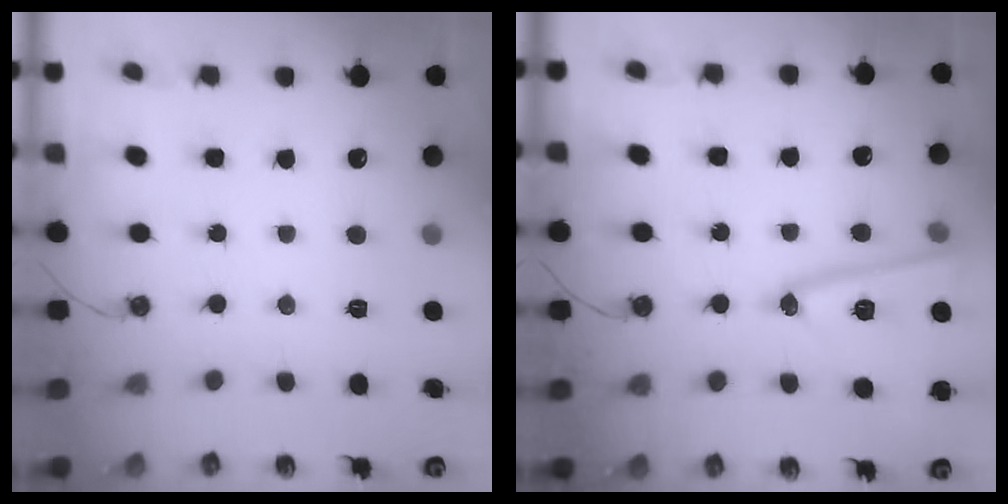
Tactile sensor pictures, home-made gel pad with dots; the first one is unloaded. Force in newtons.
{"total": 16.5, "press": 16.2, "slide": 3.4}